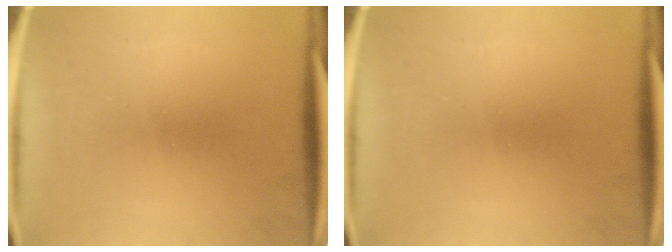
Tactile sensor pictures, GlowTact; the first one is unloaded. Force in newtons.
{"total": 0.0}